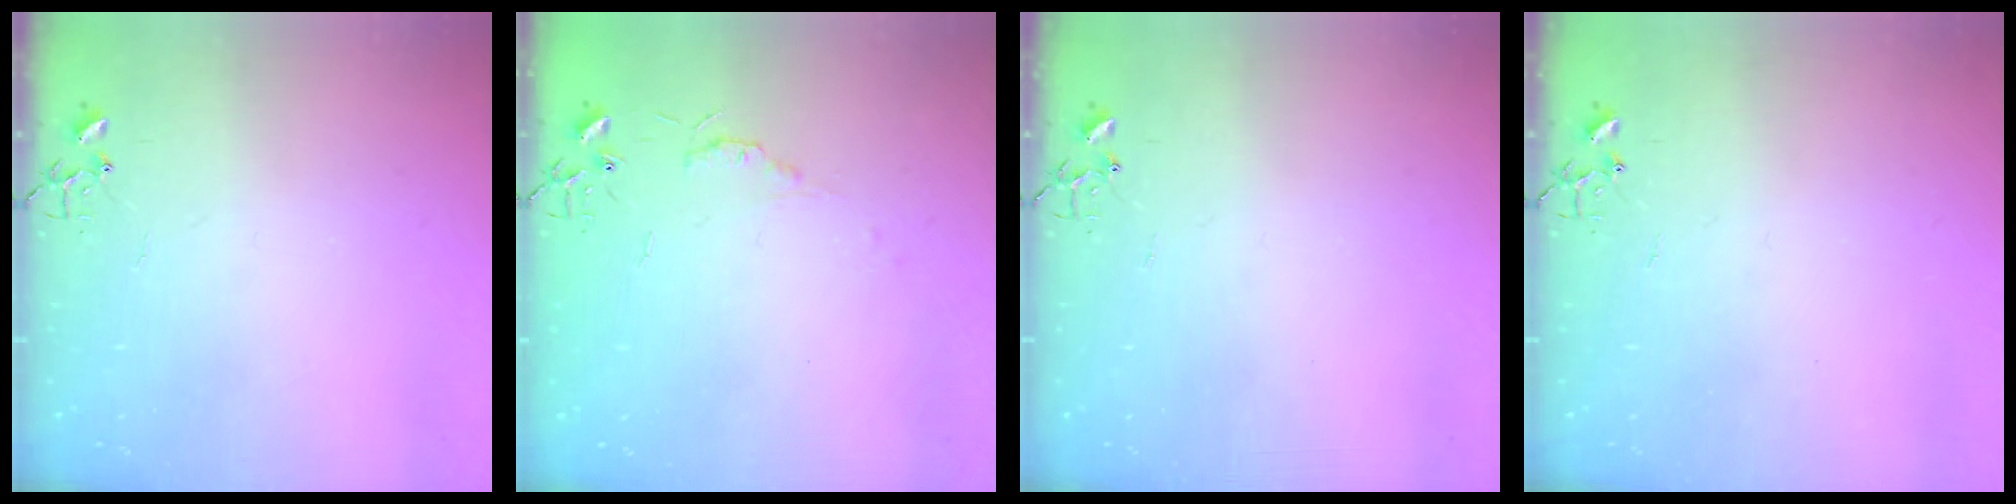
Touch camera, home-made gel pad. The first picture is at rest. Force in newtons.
{"total": 4.8, "press": 4.8, "slide": 0.7}
{"total": 0.0}
{"total": 0.0}